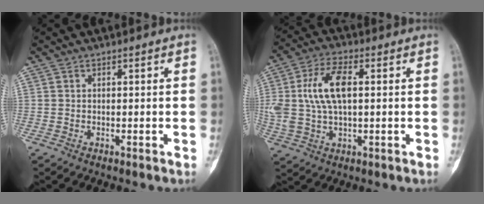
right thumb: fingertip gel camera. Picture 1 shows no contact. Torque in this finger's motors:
{"motor_torque": [-0.15, 0.63, 0.41, 0.26, 0.13]}